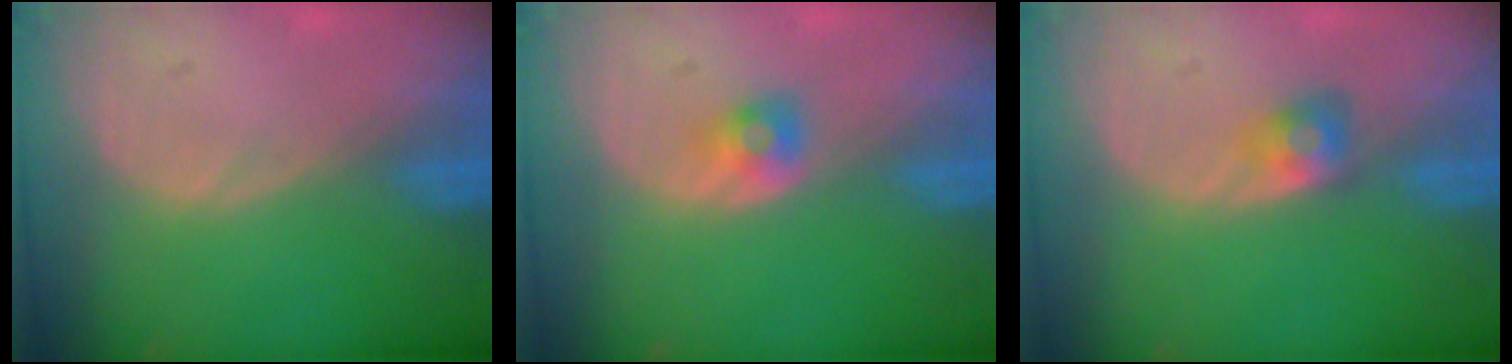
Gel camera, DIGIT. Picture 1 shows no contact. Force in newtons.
{"total": 2.3, "press": 2.2, "slide": 0.5}
{"total": 2.8, "press": 2.5, "slide": 1.2}